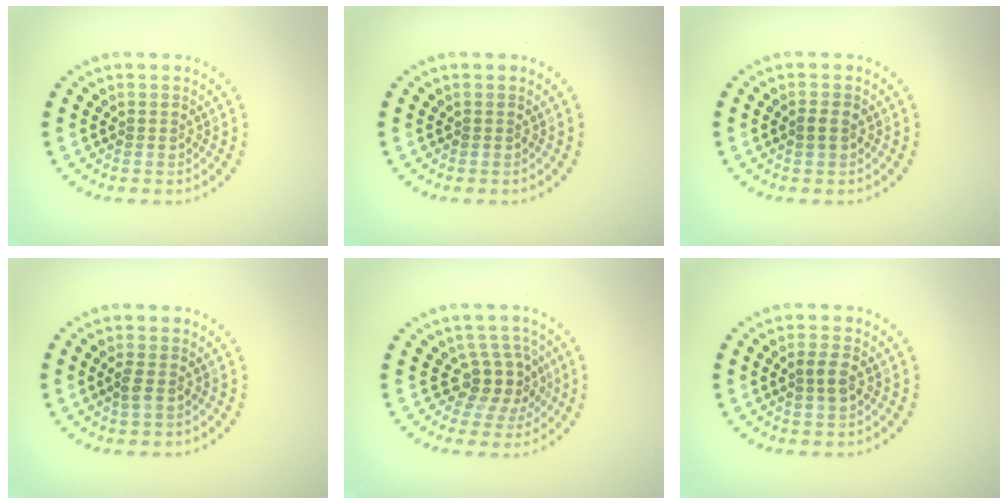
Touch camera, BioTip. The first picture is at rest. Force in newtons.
{"total": 0.0}
{"total": 1.2, "press": 1.2, "slide": 0.1}
{"total": 0.9, "press": 0.9, "slide": 0.3}
{"total": 3.2, "press": 2.4, "slide": 2.2}
{"total": 1.5, "press": 1.5, "slide": 0.3}